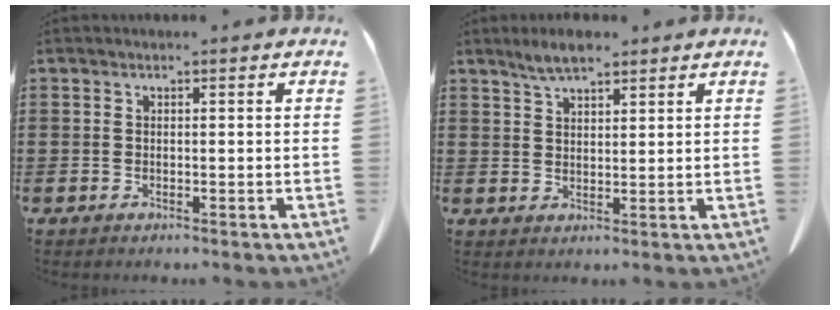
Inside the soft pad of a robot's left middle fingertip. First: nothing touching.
{"total": 3.9, "force": [3.2, 1.0, 1.9], "torque": [-0.045, -0.001, 0.059]}